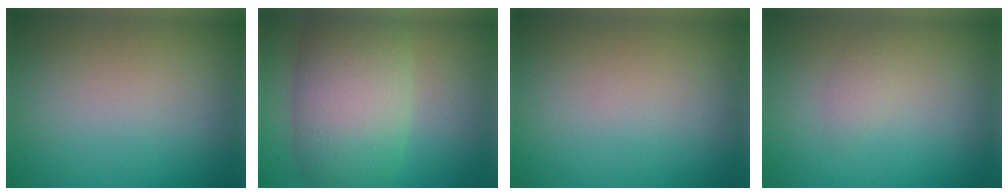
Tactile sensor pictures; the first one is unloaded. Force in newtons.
{"total": 9.9, "press": 9.9, "slide": 0.4}
{"total": 0.0}
{"total": 0.9, "press": 0.9, "slide": 0.1}